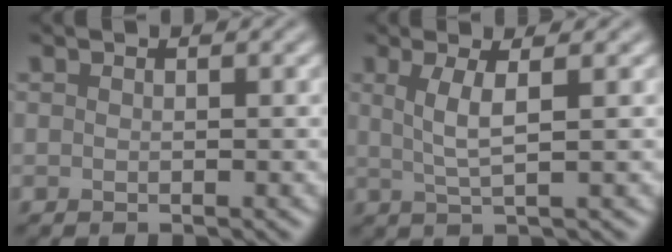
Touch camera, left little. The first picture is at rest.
{"total": 2.9, "force": [0.8, 0.6, 2.7], "torque": [-0.051, 0.000, 0.017]}